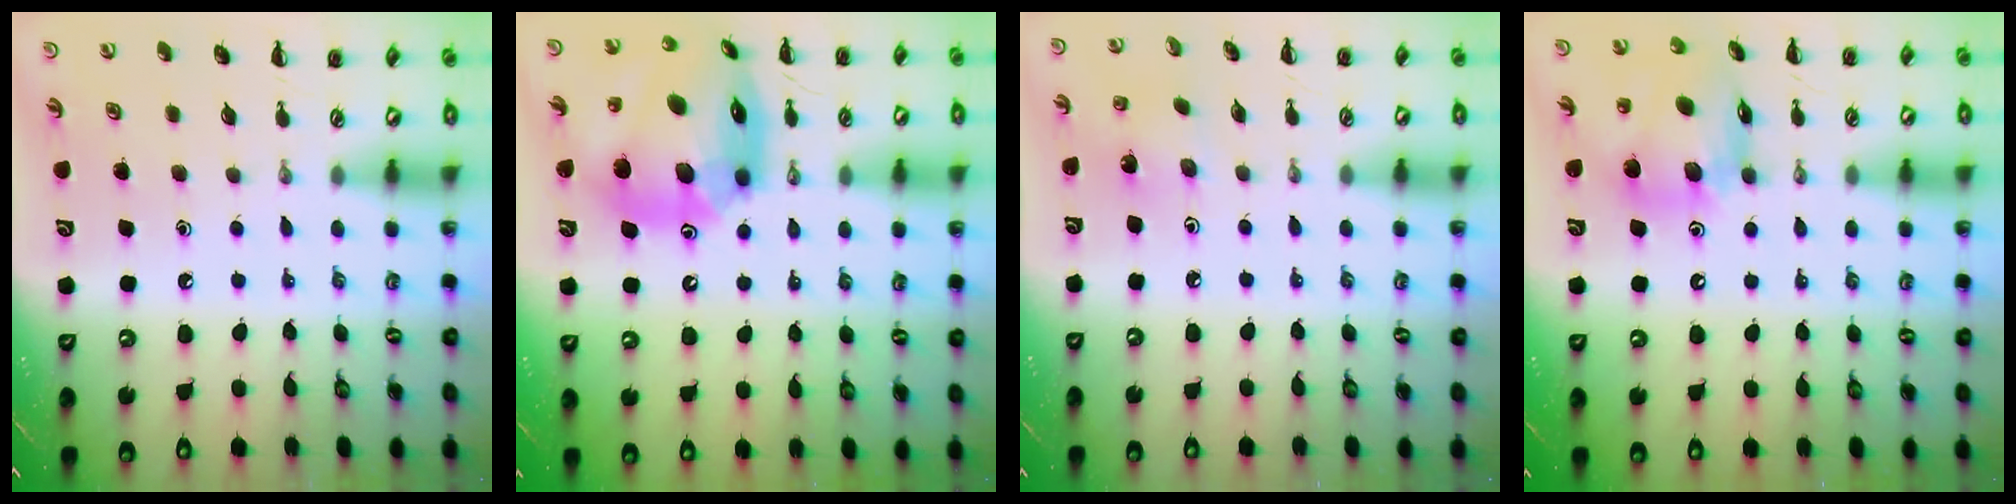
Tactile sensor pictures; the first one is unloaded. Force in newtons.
{"total": 20.8, "press": 19.8, "slide": 6.2}
{"total": 1.5, "press": 1.3, "slide": 0.6}
{"total": 13.9, "press": 13.3, "slide": 3.9}